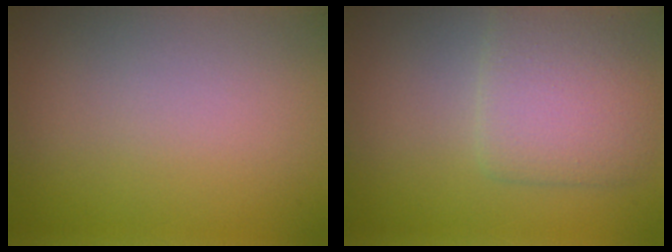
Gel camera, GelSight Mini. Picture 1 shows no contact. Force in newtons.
{"total": 4.9, "press": 4.9, "slide": 0.4}